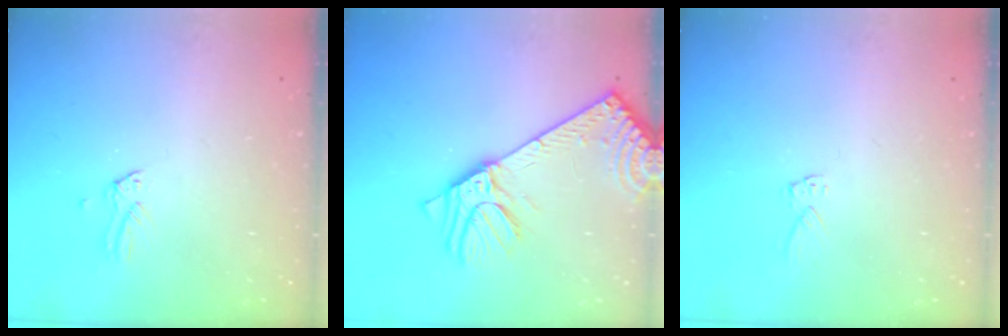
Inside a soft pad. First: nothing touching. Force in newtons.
{"total": 11.6, "press": 11.3, "slide": 2.5}
{"total": 4.9, "press": 4.9, "slide": 0.2}